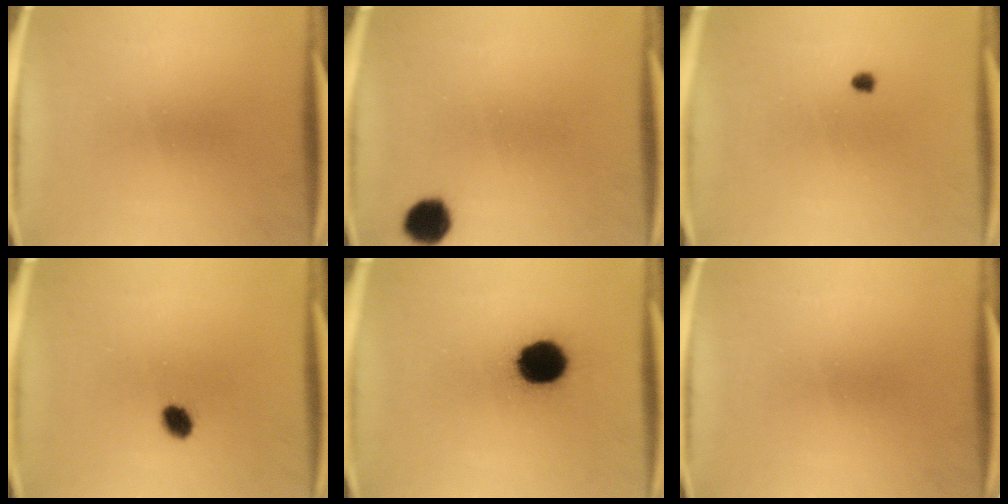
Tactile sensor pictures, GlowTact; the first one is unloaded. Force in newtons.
{"total": 5.7}
{"total": 0.9}
{"total": 3.5}
{"total": 12.9}
{"total": 0.0}